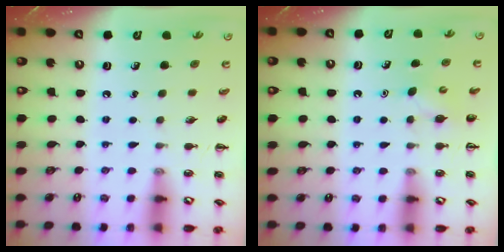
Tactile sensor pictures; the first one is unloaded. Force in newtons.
{"total": 2.7, "press": 2.6, "slide": 0.7}